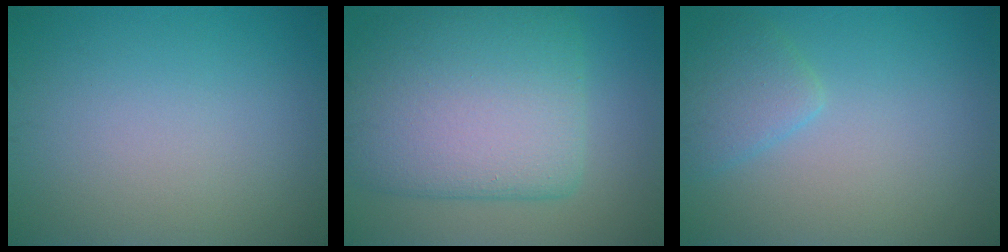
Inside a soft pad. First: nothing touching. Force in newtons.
{"total": 11.0, "press": 10.9, "slide": 0.9}
{"total": 2.5, "press": 2.5, "slide": 0.2}